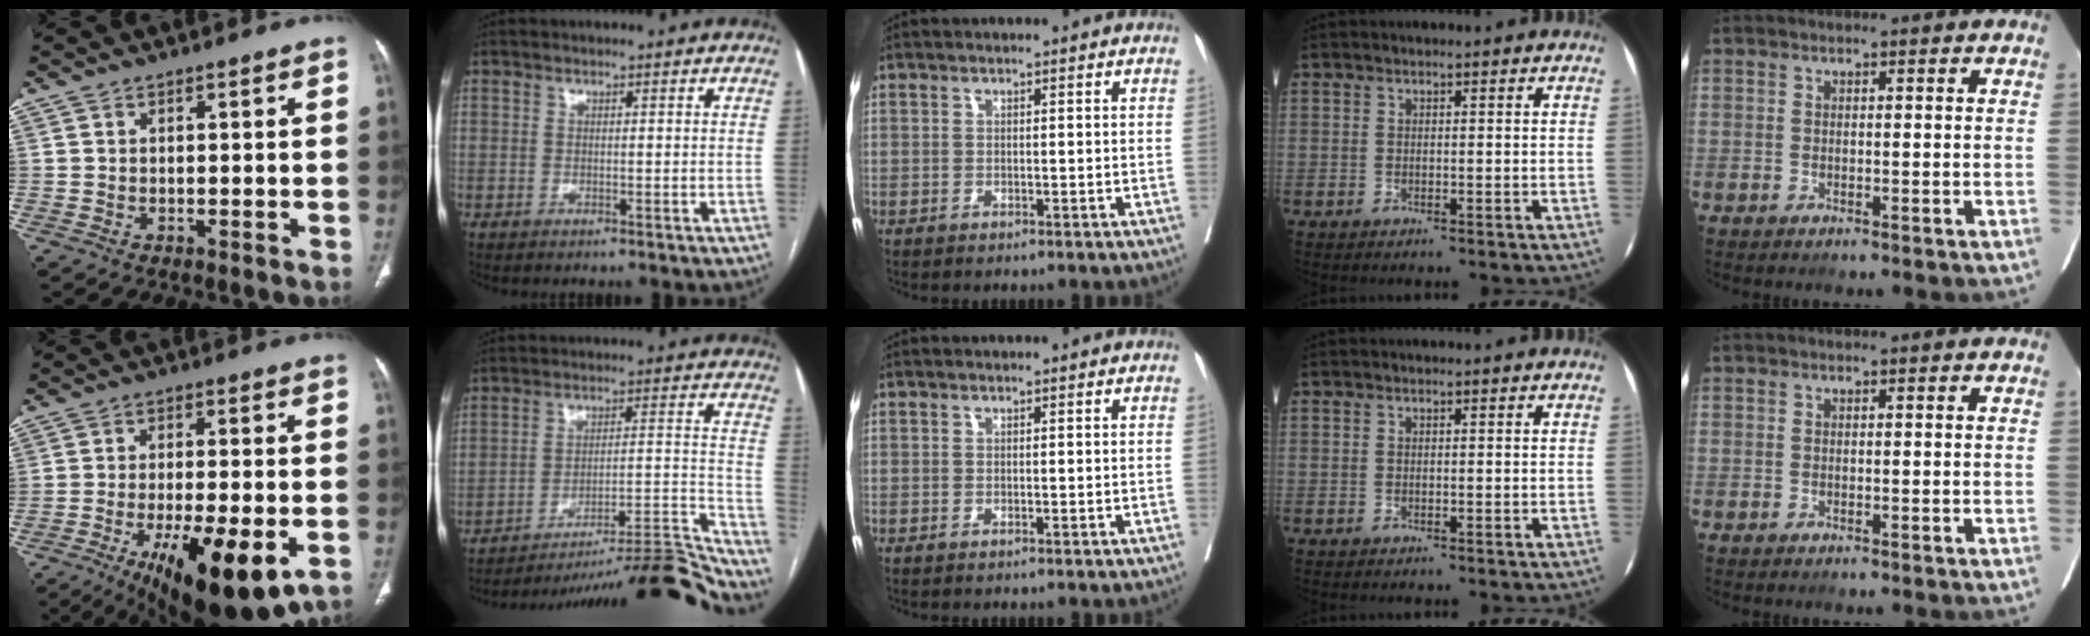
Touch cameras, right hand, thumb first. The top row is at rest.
{"thumb": {"total": 20.3, "force": [-8.8, 6.8, 16.9], "torque": [-0.231, -0.003, -0.124]}, "index": {"total": 23.6, "force": [-22.4, -0.5, 7.3], "torque": [-0.033, 0.018, -0.313]}}